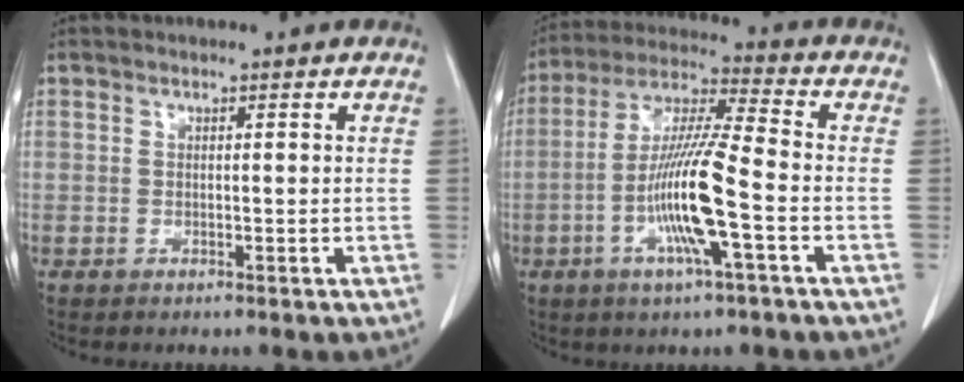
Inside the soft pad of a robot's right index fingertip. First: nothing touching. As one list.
[{"total": 13.3, "force": [-3.7, 0.3, 12.8], "torque": [-0.253, -0.004, -0.077]}]